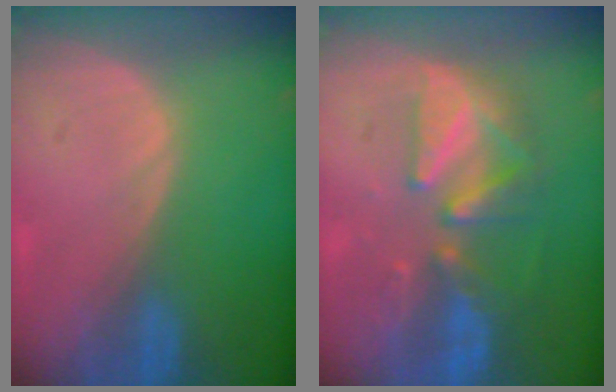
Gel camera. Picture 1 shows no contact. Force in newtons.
{"total": 8.1, "press": 7.9, "slide": 1.9}